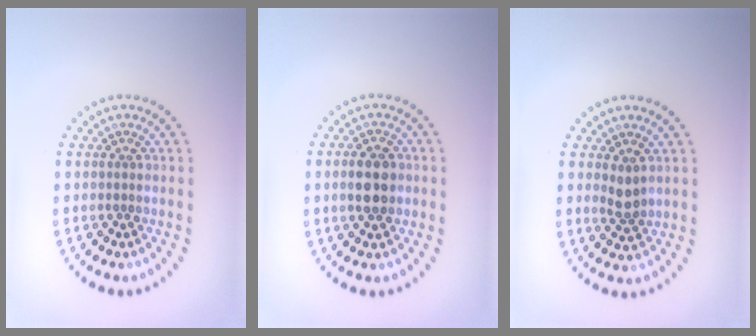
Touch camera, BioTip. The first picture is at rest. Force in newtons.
{"total": 3.5, "press": 3.5, "slide": 0.1}
{"total": 1.6, "press": 1.4, "slide": 0.7}